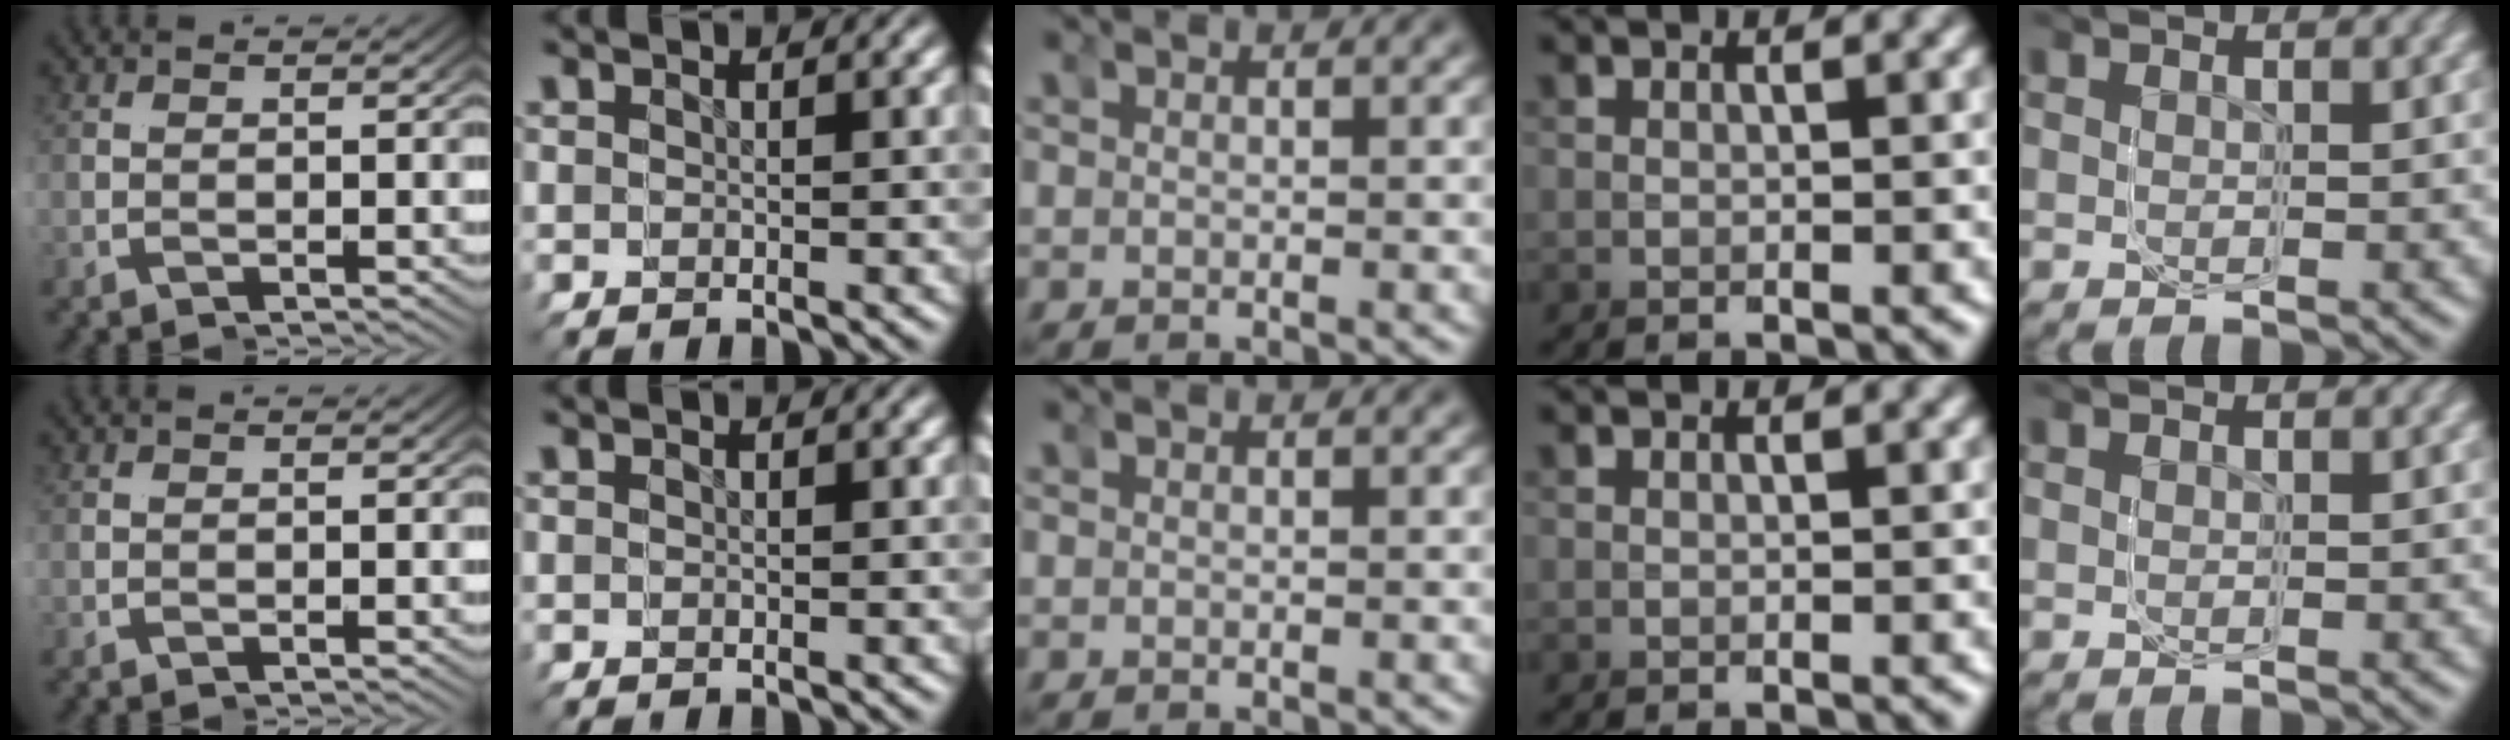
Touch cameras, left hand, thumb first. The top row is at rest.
{}